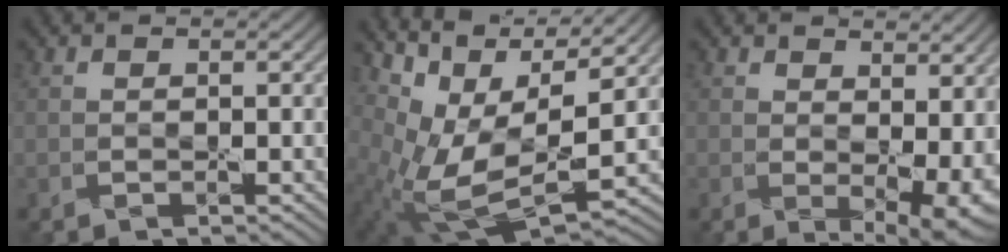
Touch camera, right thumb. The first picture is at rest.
{"total": 10.8, "force": [3.2, 5.0, 9.1], "torque": [-0.204, -0.011, 0.066]}
{"total": 7.2, "force": [1.4, 3.6, 6.1], "torque": [-0.086, -0.020, 0.041]}